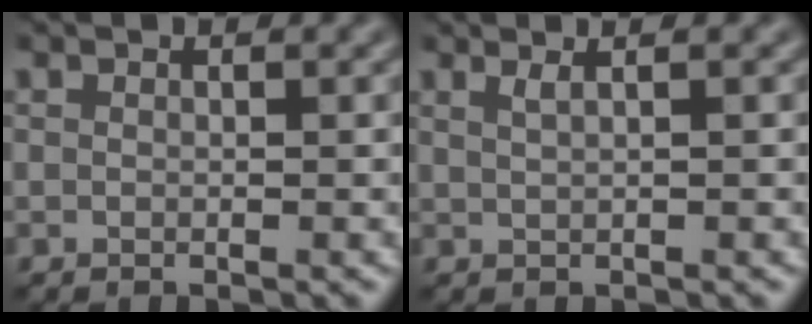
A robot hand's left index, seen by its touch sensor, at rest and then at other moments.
{"total": 1.9, "force": [1.1, 0.8, 1.3], "torque": [-0.007, 0.001, 0.001]}